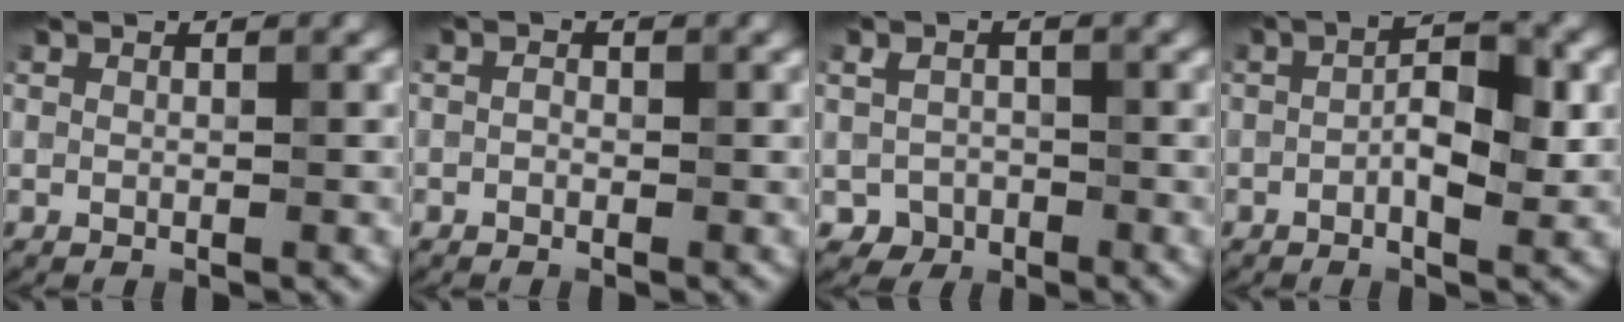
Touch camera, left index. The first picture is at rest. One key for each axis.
{"total": 0.7, "fx": -0.3, "fy": 0.5, "fz": 0.4, "tx": -0.006, "ty": -0.001, "tz": -0.006}
{"total": 2.1, "fx": -0.8, "fy": 1.9, "fz": 0.6, "tx": -0.004, "ty": -0.004, "tz": -0.015}
{"total": 4.3, "fx": -0.4, "fy": 1.7, "fz": 3.9, "tx": -0.064, "ty": 0.004, "tz": -0.012}